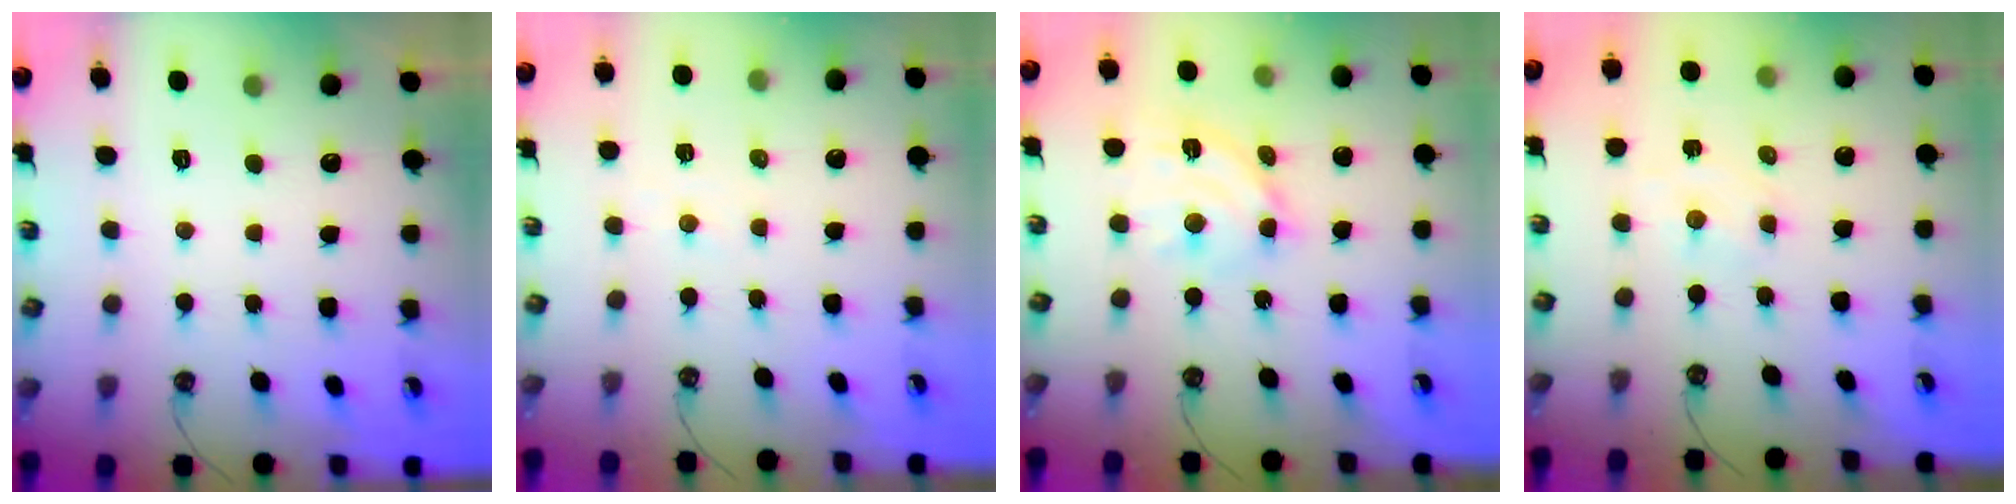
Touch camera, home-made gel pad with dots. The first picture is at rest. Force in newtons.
{"total": 1.1, "press": 1.1, "slide": 0.2}
{"total": 12.0, "press": 12.0, "slide": 1.0}
{"total": 1.8, "press": 1.8, "slide": 0.3}